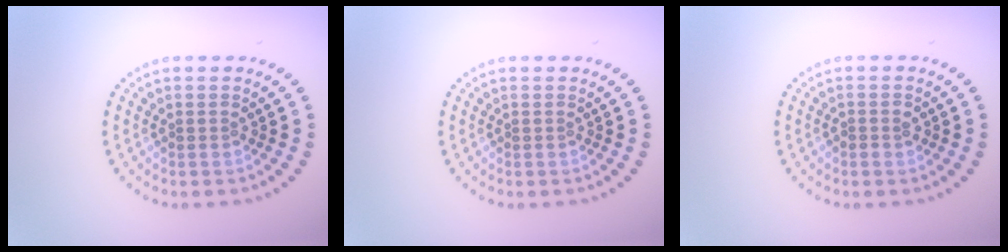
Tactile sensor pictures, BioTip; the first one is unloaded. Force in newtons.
{"total": 0.0}
{"total": 1.1, "press": 1.0, "slide": 0.4}